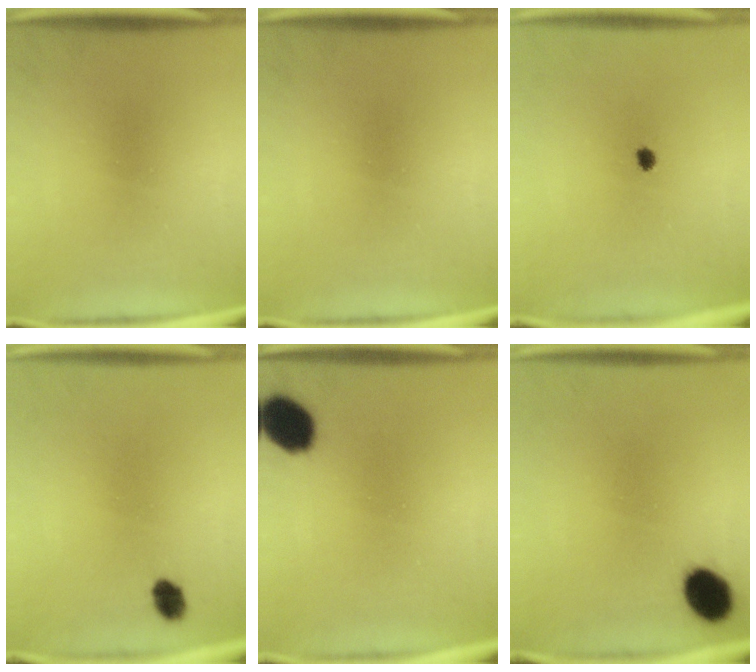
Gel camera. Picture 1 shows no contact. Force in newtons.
{"total": 0.0}
{"total": 1.5}
{"total": 2.9}
{"total": 8.8}
{"total": 7.2}